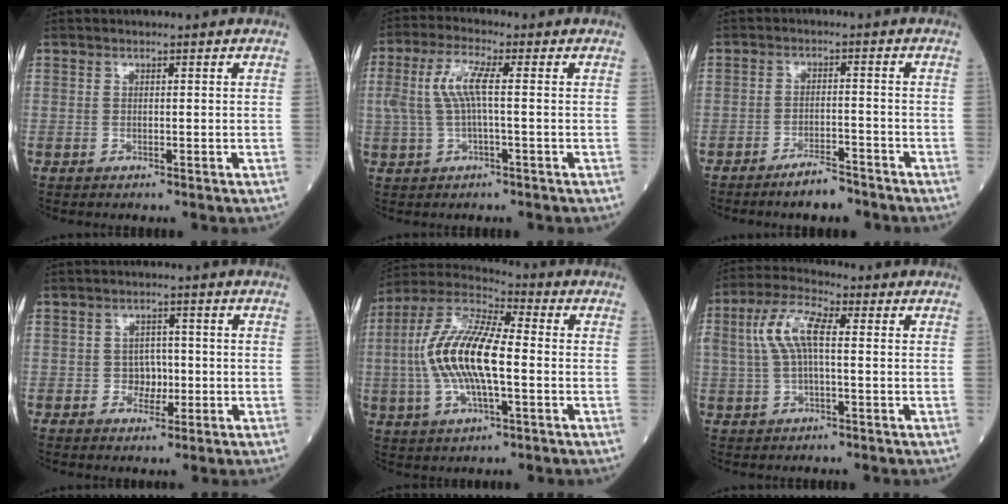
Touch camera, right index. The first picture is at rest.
{"total": 6.0, "force": [0.6, 1.1, 5.9], "torque": [-0.138, 0.018, 0.013]}
{"total": 4.5, "force": [-3.8, 0.8, 2.3], "torque": [-0.042, -0.001, -0.067]}
{"total": 3.1, "force": [-0.6, 2.5, 1.7], "torque": [-0.016, 0.007, -0.010]}
{"total": 15.0, "force": [-1.0, 4.4, 14.3], "torque": [-0.304, 0.014, -0.021]}
{"total": 7.6, "force": [1.0, 2.5, 7.1], "torque": [-0.160, 0.026, 0.019]}